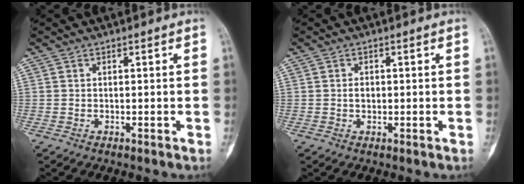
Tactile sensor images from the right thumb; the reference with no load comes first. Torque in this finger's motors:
{"motor_torque": [0.50, 0.27, 0.07, -0.04, 0.02]}